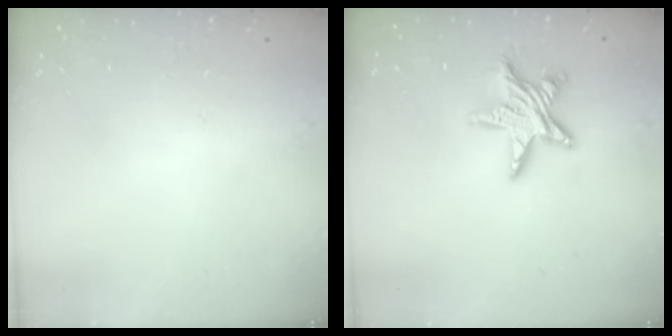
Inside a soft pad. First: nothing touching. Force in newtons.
{"total": 10.5, "press": 10.5, "slide": 0.8}